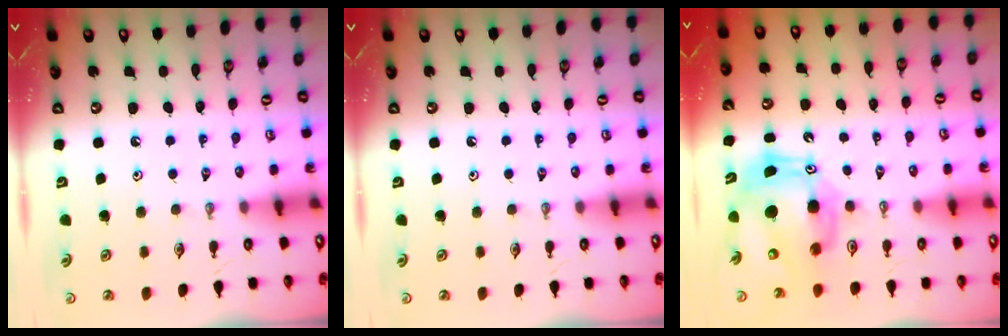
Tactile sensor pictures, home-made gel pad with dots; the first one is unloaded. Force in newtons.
{"total": 0.0}
{"total": 13.1, "press": 13.0, "slide": 2.1}